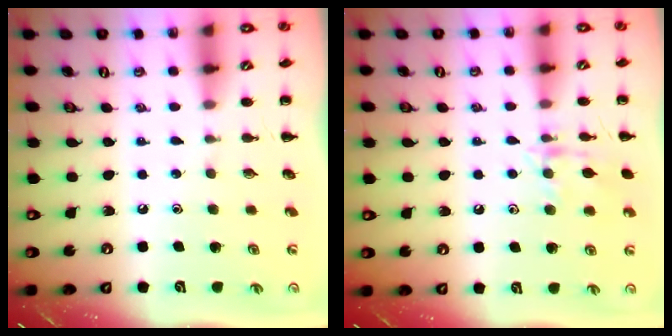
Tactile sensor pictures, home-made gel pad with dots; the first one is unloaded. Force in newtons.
{"total": 9.9, "press": 9.9, "slide": 0.8}